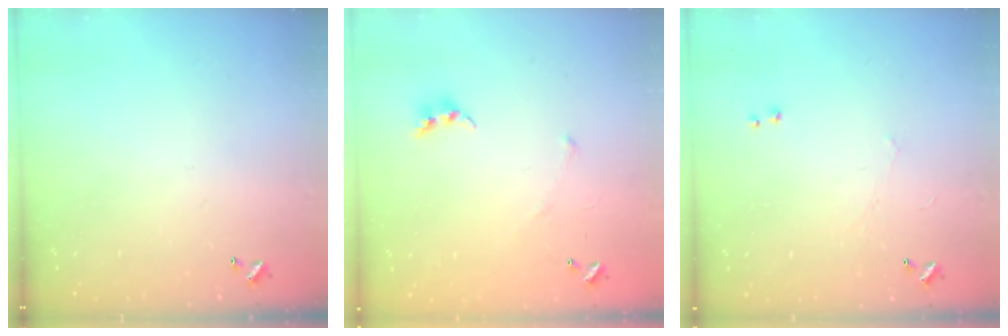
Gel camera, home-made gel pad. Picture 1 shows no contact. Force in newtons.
{"total": 4.7, "press": 4.7, "slide": 0.6}
{"total": 1.0, "press": 0.9, "slide": 0.5}